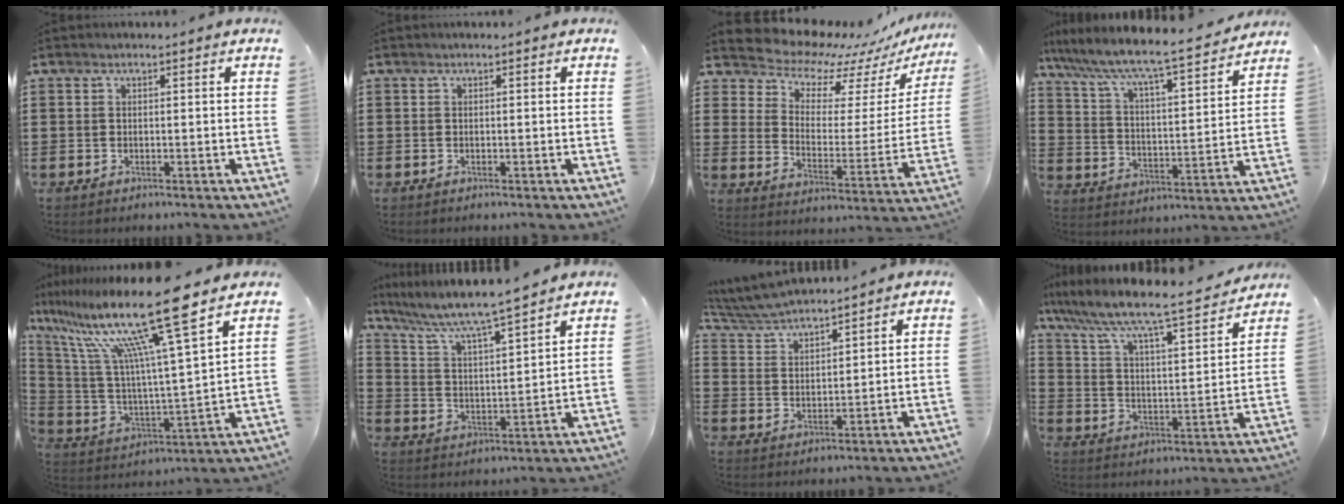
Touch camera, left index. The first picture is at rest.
{"total": 0.0}
{"total": 8.9, "force": [8.3, 2.6, 1.5], "torque": [-0.066, -0.074, 0.141]}
{"total": 6.0, "force": [5.4, 0.0, 2.6], "torque": [-0.077, -0.049, 0.079]}
{"total": 18.7, "force": [13.2, 1.2, 13.2], "torque": [-0.275, -0.080, 0.207]}
{"total": 5.8, "force": [5.1, 0.0, 2.8], "torque": [-0.078, -0.036, 0.079]}
{"total": 5.7, "force": [5.5, 0.5, 1.4], "torque": [-0.048, -0.020, 0.100]}
{"total": 7.1, "force": [6.2, 0.2, 3.4], "torque": [-0.095, -0.055, 0.094]}